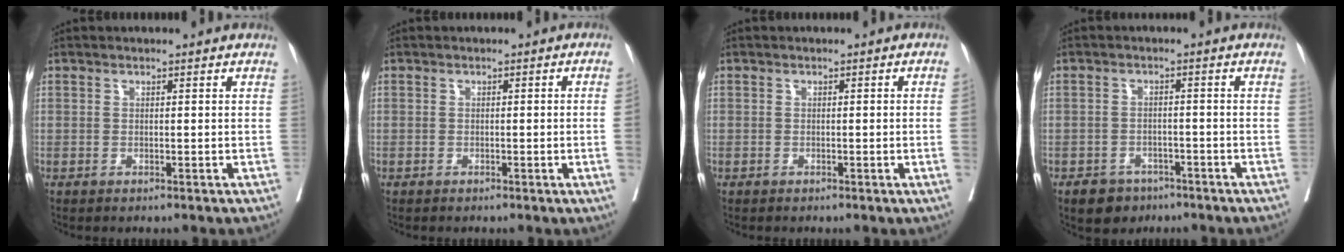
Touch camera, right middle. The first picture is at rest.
{"total": 2.3, "force": [-0.5, -0.6, 2.1], "torque": [-0.032, 0.002, -0.005]}
{"total": 1.6, "force": [-0.4, -0.4, 1.5], "torque": [-0.022, 0.002, -0.005]}
{"total": 4.3, "force": [-3.0, 3.0, 1.0], "torque": [-0.017, 0.007, -0.042]}